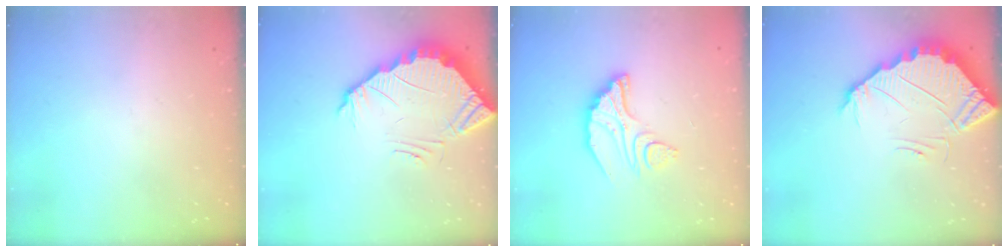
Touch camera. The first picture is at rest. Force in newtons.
{"total": 4.6, "press": 4.6, "slide": 0.3}
{"total": 10.0, "press": 9.9, "slide": 0.9}
{"total": 5.3, "press": 5.3, "slide": 0.5}